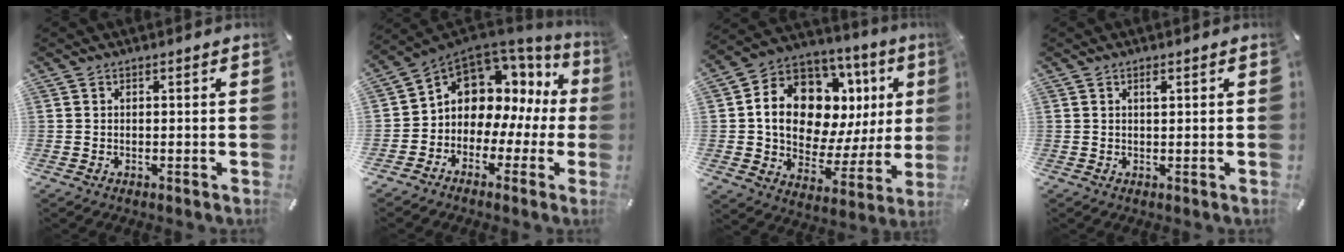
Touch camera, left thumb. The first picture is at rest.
{"total": 8.8, "force": [3.3, 7.6, 3.0], "torque": [-0.061, -0.038, 0.062]}
{"total": 16.2, "force": [5.5, 11.0, 10.5], "torque": [-0.166, -0.049, 0.098]}
{"total": 1.1, "force": [0.5, 0.4, 1.0], "torque": [-0.020, 0.003, 0.007]}